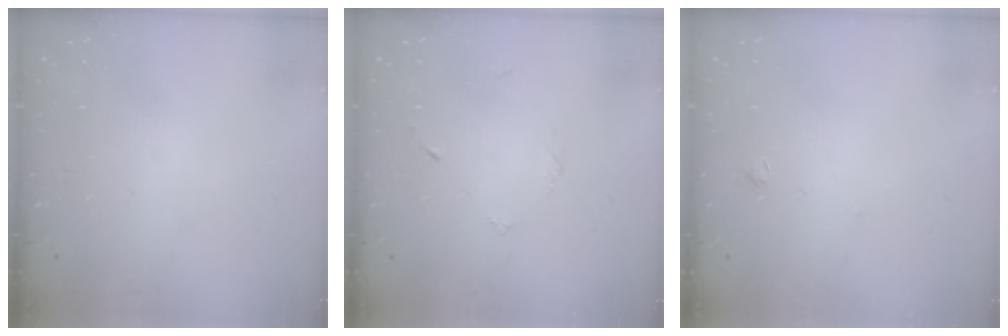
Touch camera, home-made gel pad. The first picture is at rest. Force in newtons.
{"total": 2.3, "press": 2.2, "slide": 0.2}
{"total": 1.5, "press": 1.4, "slide": 0.5}